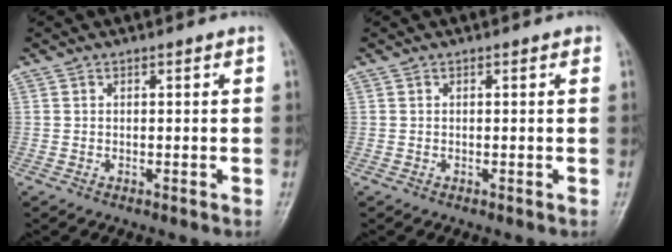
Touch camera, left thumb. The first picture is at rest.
{"total": 0.5, "force": [0.3, 0.3, 0.3], "torque": [0.002, -0.001, -0.003]}